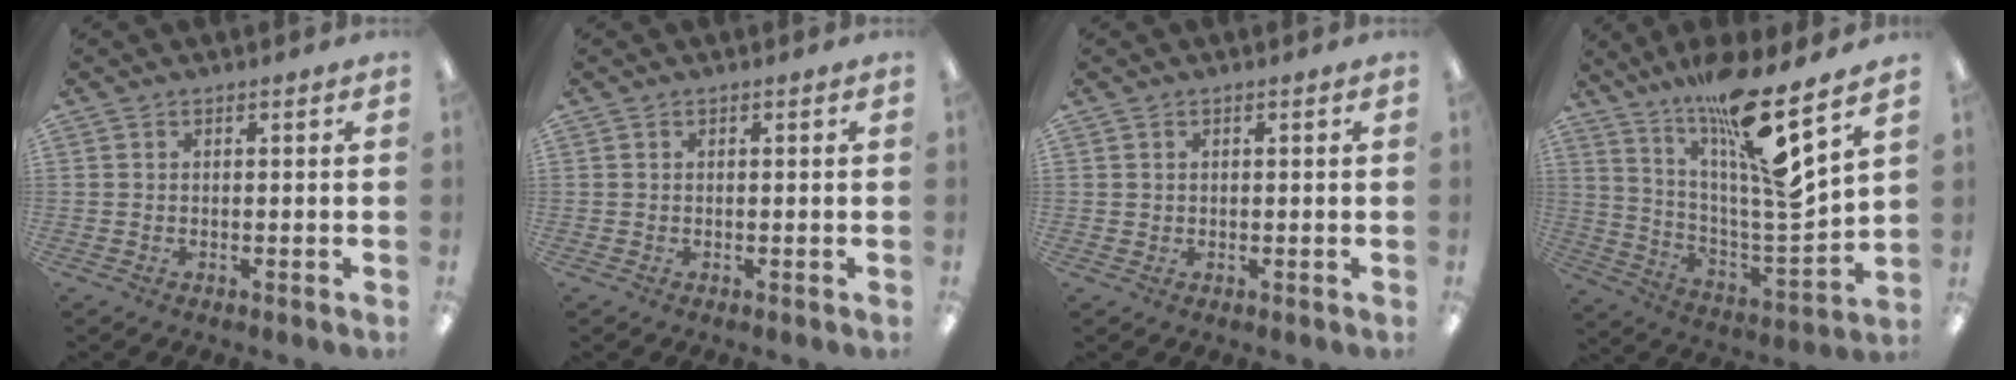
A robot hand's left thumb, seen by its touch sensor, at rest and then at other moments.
{"total": 0.0}
{"total": 0.8, "force": [0.3, 0.8, 0.0], "torque": [0.000, 0.005, 0.006]}
{"total": 19.1, "force": [14.1, 0.8, 12.8], "torque": [-0.233, -0.103, 0.222]}